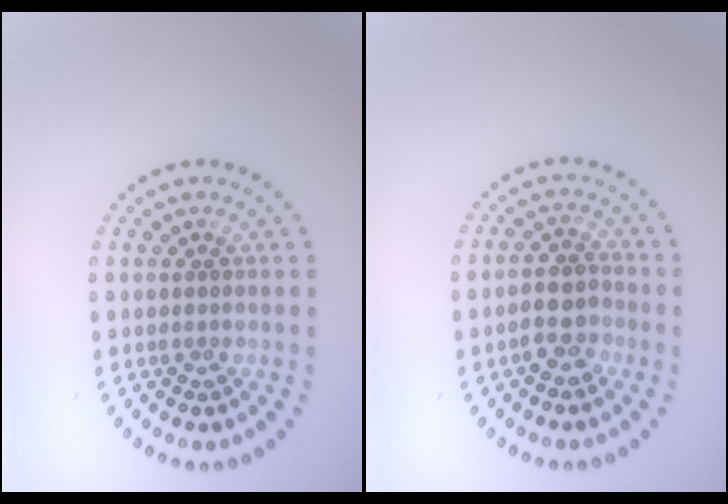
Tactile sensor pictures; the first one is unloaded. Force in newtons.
{"total": 2.9, "press": 2.7, "slide": 0.9}